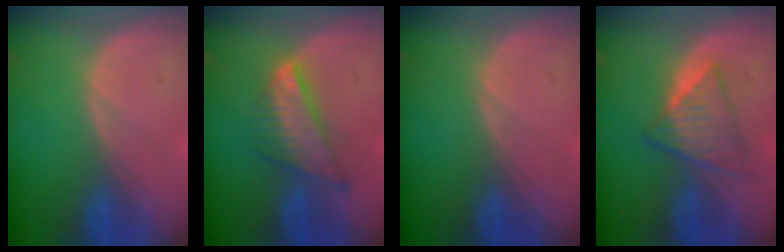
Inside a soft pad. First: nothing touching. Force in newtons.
{"total": 7.6, "press": 6.5, "slide": 3.9}
{"total": 0.0}
{"total": 6.0, "press": 5.8, "slide": 1.6}